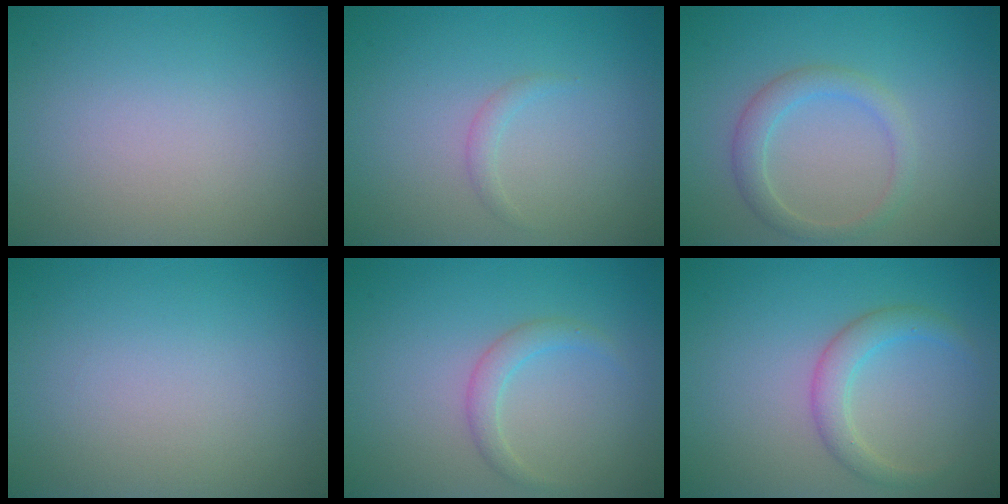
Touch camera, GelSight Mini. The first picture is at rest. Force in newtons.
{"total": 0.9, "press": 0.9, "slide": 0.0}
{"total": 2.4, "press": 2.4, "slide": 0.1}
{"total": 0.0}
{"total": 1.7, "press": 1.7, "slide": 0.1}
{"total": 2.6, "press": 2.6, "slide": 0.2}